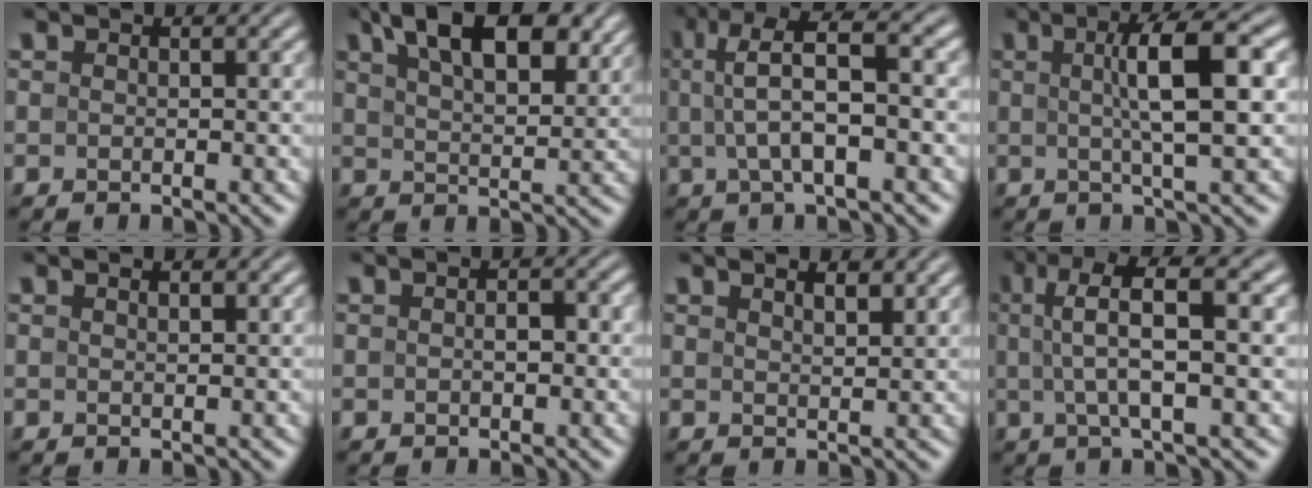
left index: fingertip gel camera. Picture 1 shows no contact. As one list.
[{"total": 10.3, "force": [6.1, 4.5, 7.0], "torque": [-0.098, 0.023, 0.091]}, {"total": 6.9, "force": [0.9, 2.0, 6.5], "torque": [-0.113, 0.017, 0.009]}, {"total": 6.4, "force": [0.9, 1.4, 6.2], "torque": [-0.090, 0.012, 0.011]}, {"total": 0.7, "force": [0.6, 0.2, 0.4], "torque": [-0.006, 0.000, 0.011]}, {"total": 1.4, "force": [-0.1, 0.9, 1.1], "torque": [-0.016, 0.001, -0.002]}, {"total": 1.7, "force": [1.4, 0.4, 0.8], "torque": [-0.009, -0.002, 0.026]}, {"total": 6.8, "force": [1.7, 1.6, 6.4], "torque": [-0.108, 0.013, 0.024]}]